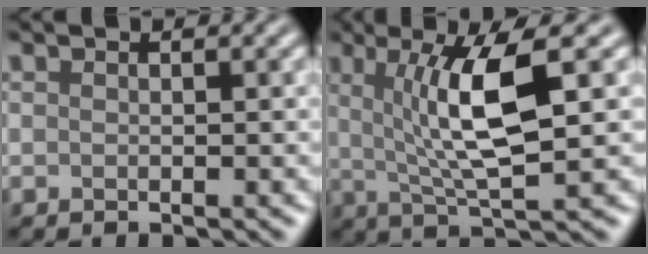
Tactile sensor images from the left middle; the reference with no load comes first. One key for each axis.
{"total": 7.0, "fx": 1.4, "fy": 1.5, "fz": 6.7, "tx": -0.122, "ty": 0.000, "tz": 0.027}